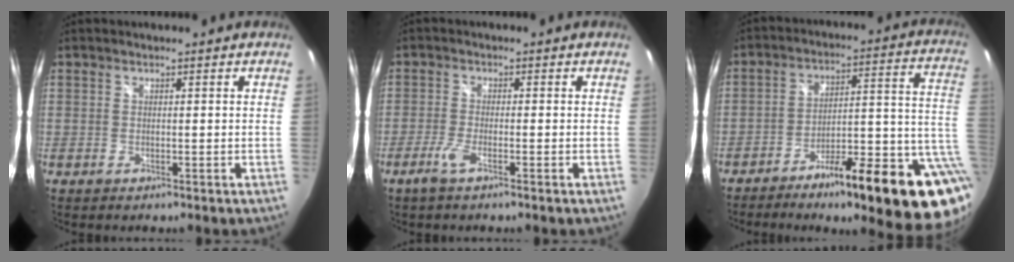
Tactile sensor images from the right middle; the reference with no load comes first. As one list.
[{"total": 3.3, "force": [-2.1, 0.1, 2.5], "torque": [-0.068, -0.005, -0.044]}, {"total": 23.7, "force": [-11.0, 4.8, 20.4], "torque": [-0.230, 0.010, -0.148]}]